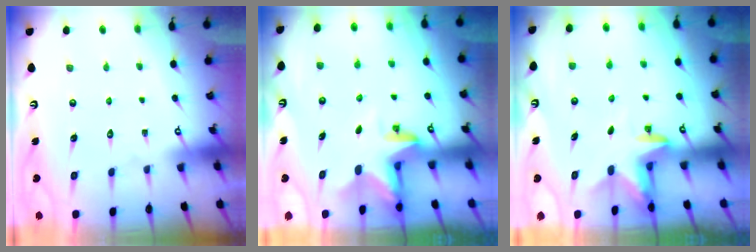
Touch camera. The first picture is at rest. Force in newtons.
{"total": 2.8, "press": 2.8, "slide": 0.3}
{"total": 2.9, "press": 2.9, "slide": 0.5}